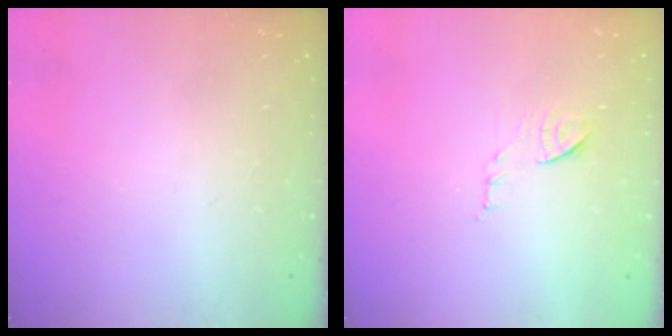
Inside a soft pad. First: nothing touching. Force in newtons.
{"total": 7.8, "press": 7.7, "slide": 0.7}